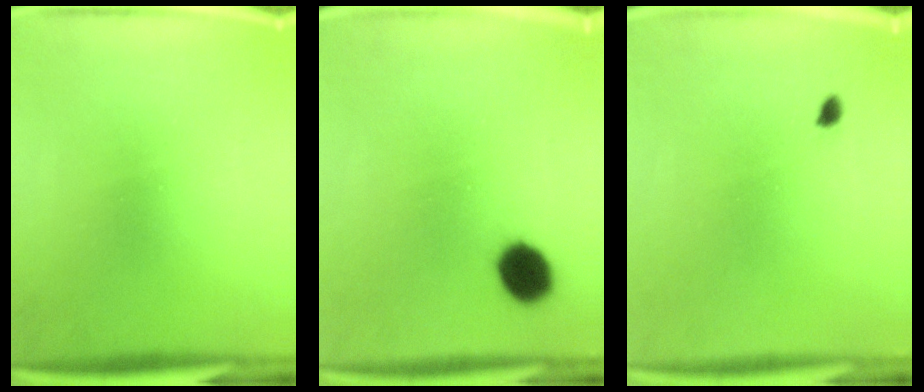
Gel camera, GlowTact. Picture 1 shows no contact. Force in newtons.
{"total": 7.6}
{"total": 0.9}